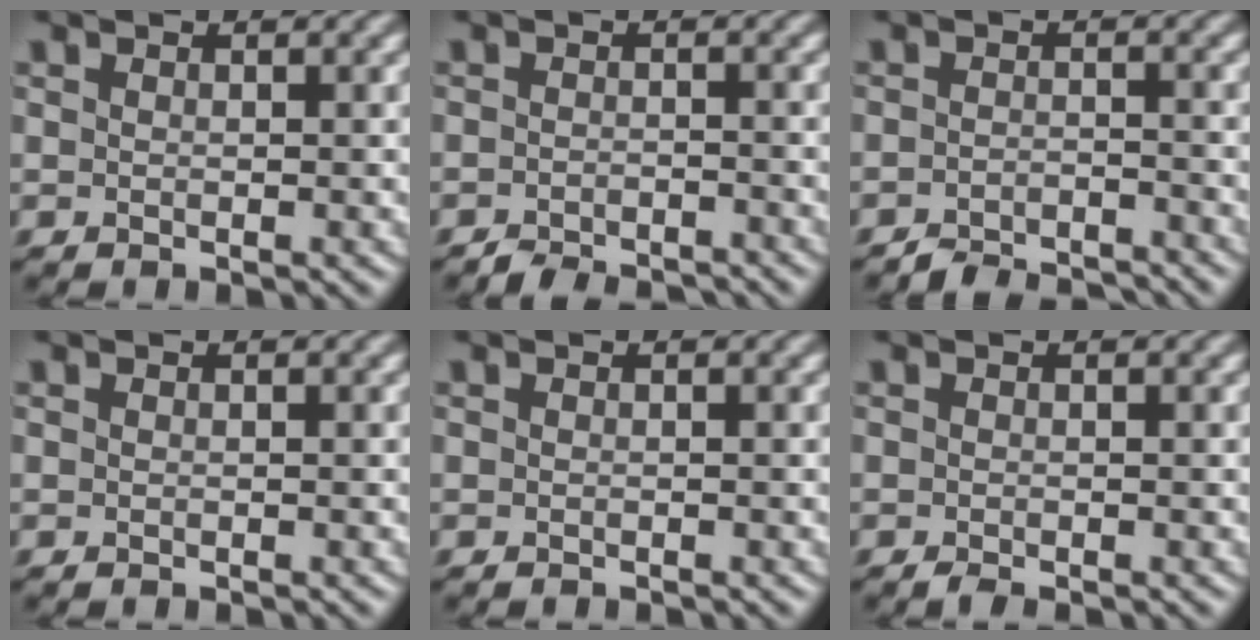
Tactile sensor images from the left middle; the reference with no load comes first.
{"total": 2.8, "force": [-2.8, 0.3, 0.5], "torque": [-0.006, 0.003, -0.049]}
{"total": 3.7, "force": [-3.6, 0.5, 0.6], "torque": [-0.012, 0.002, -0.063]}
{"total": 0.6, "force": [-0.6, -0.1, 0.0], "torque": [0.000, -0.003, -0.011]}
{"total": 0.9, "force": [-0.9, -0.1, 0.1], "torque": [0.002, -0.002, -0.014]}
{"total": 0.6, "force": [-0.6, -0.1, 0.3], "torque": [-0.005, 0.003, -0.012]}